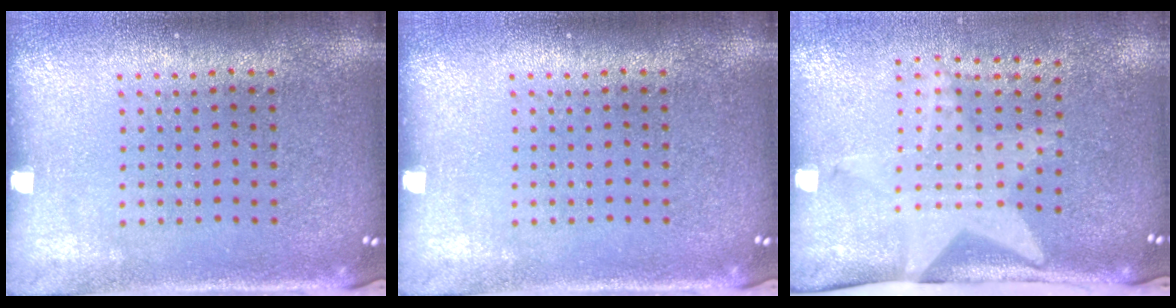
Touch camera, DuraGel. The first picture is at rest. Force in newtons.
{"total": 0.0}
{"total": 1.9, "press": 1.5, "slide": 1.1}